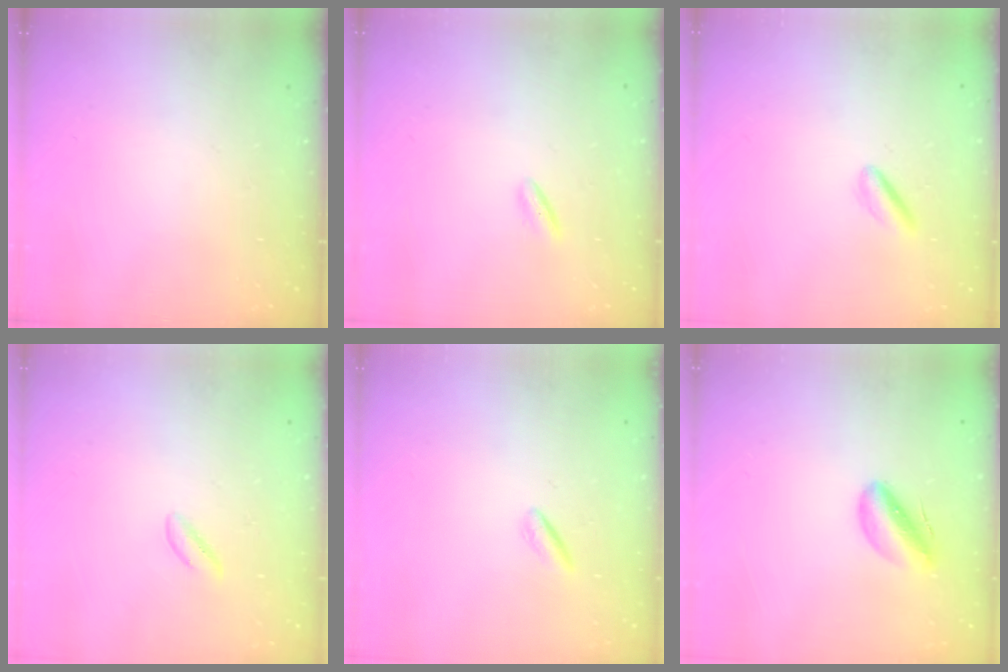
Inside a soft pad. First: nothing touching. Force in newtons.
{"total": 2.0, "press": 1.9, "slide": 0.6}
{"total": 2.5, "press": 2.3, "slide": 1.0}
{"total": 1.1, "press": 1.0, "slide": 0.5}
{"total": 0.7, "press": 0.4, "slide": 0.5}
{"total": 6.5, "press": 6.2, "slide": 2.2}